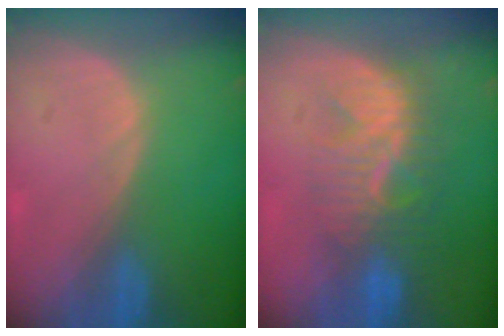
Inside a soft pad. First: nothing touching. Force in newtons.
{"total": 8.4, "press": 8.0, "slide": 2.4}